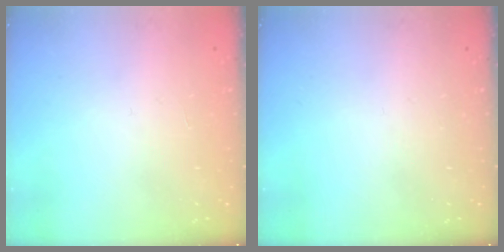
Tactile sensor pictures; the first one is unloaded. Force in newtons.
{"total": 0.0}